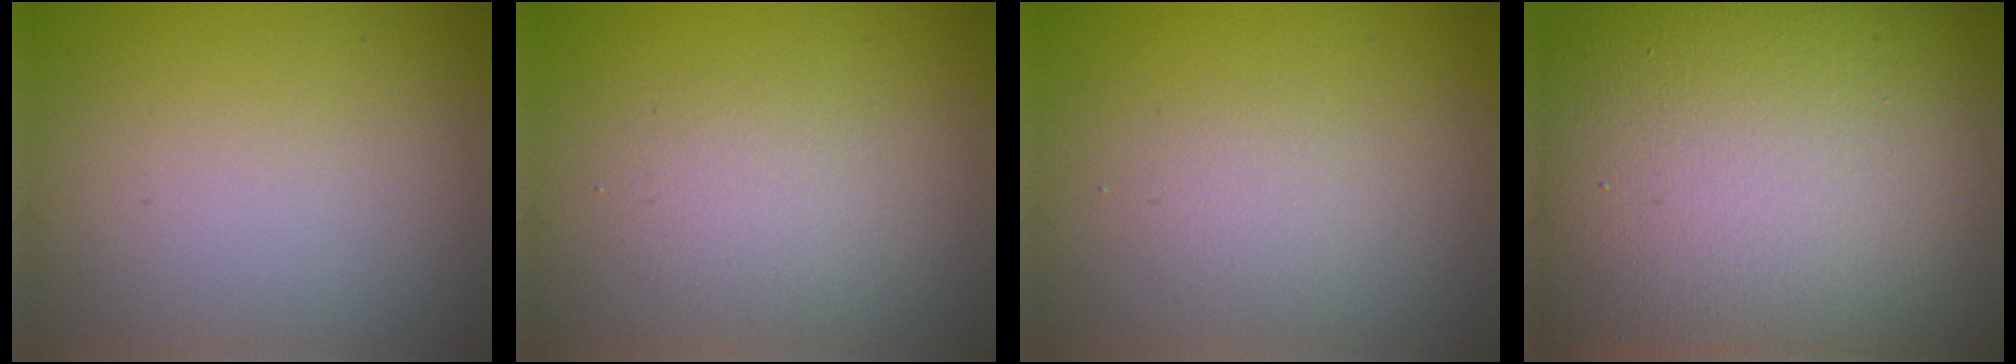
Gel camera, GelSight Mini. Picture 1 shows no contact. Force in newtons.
{"total": 2.1, "press": 2.1, "slide": 0.2}
{"total": 1.4, "press": 1.3, "slide": 0.1}
{"total": 25.4, "press": 25.3, "slide": 1.9}